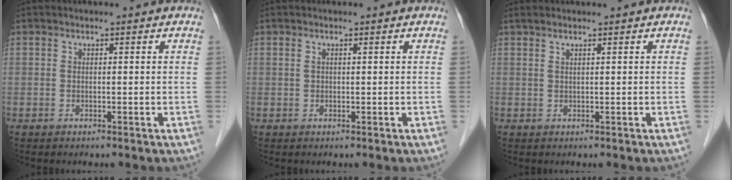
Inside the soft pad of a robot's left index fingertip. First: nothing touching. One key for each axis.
{"total": 0.6, "fx": 0.2, "fy": 0.2, "fz": 0.5, "tx": -0.013, "ty": 0.006, "tz": 0.006}
{"total": 0.9, "fx": 0.6, "fy": -0.2, "fz": 0.6, "tx": -0.022, "ty": 0.008, "tz": 0.019}